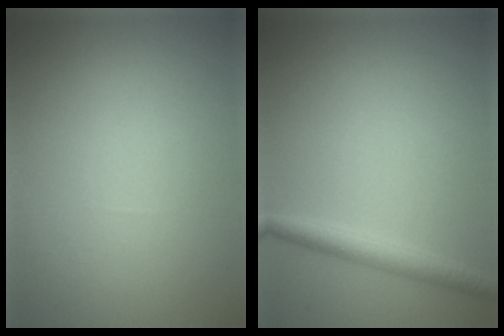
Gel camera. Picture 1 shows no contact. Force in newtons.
{"total": 2.3, "press": 2.3, "slide": 0.1}